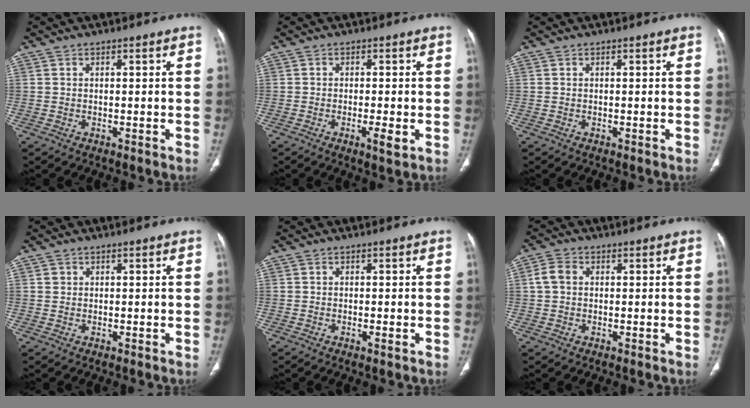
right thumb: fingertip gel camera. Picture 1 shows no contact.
{"total": 3.1, "force": [-1.0, 0.6, 2.8], "torque": [-0.052, -0.006, -0.019]}
{"total": 0.0}
{"total": 0.9, "force": [0.2, 0.8, 0.1], "torque": [0.005, 0.001, 0.004]}
{"total": 1.1, "force": [-0.4, 0.2, 1.0], "torque": [-0.018, -0.002, -0.008]}
{"total": 3.4, "force": [0.4, 2.6, 2.2], "torque": [-0.045, 0.011, 0.004]}